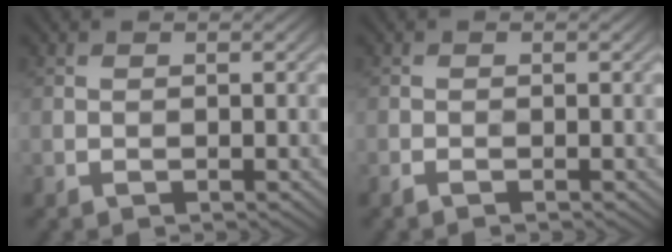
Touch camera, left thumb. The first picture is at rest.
{"total": 0.7, "force": [-0.6, 0.1, 0.3], "torque": [-0.006, -0.002, -0.012]}